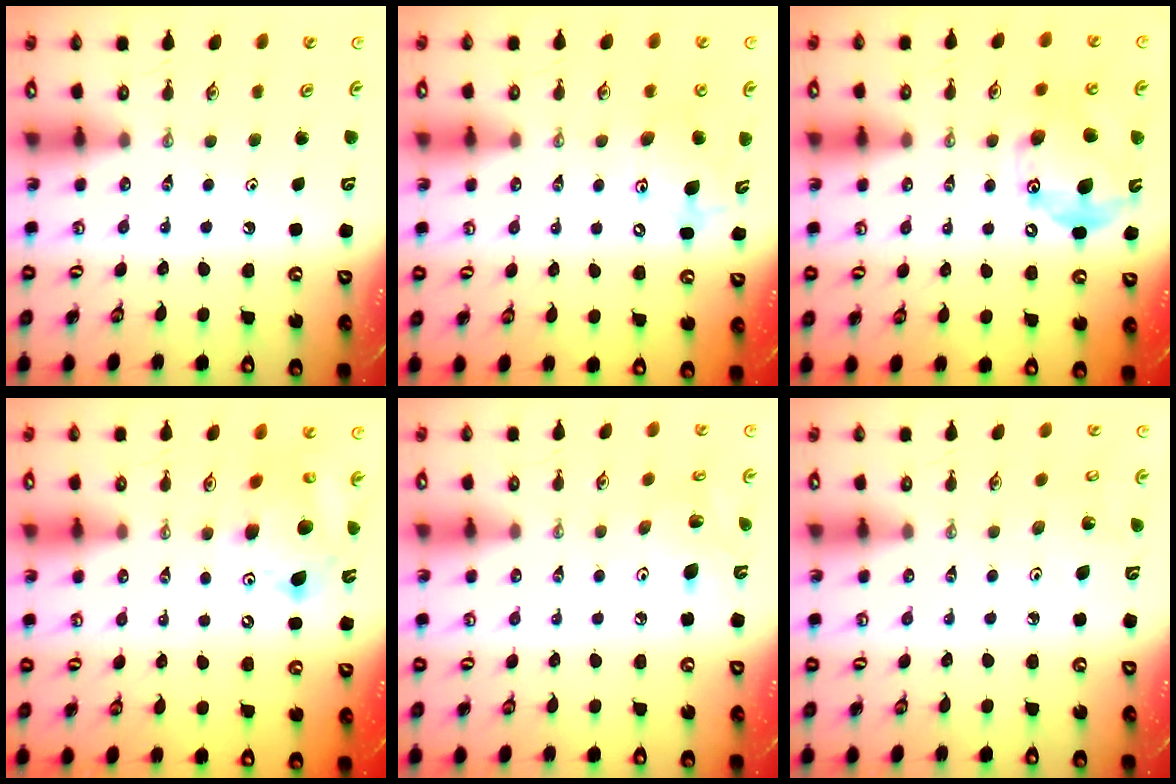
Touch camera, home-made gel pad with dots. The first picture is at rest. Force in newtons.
{"total": 12.0, "press": 11.7, "slide": 2.8}
{"total": 17.5, "press": 17.5, "slide": 0.4}
{"total": 15.5, "press": 15.3, "slide": 2.4}
{"total": 11.0, "press": 10.8, "slide": 2.1}
{"total": 3.7, "press": 3.4, "slide": 1.3}